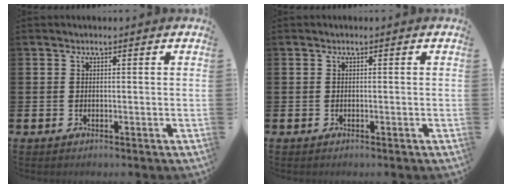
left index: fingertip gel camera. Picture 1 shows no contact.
{"total": 0.0}